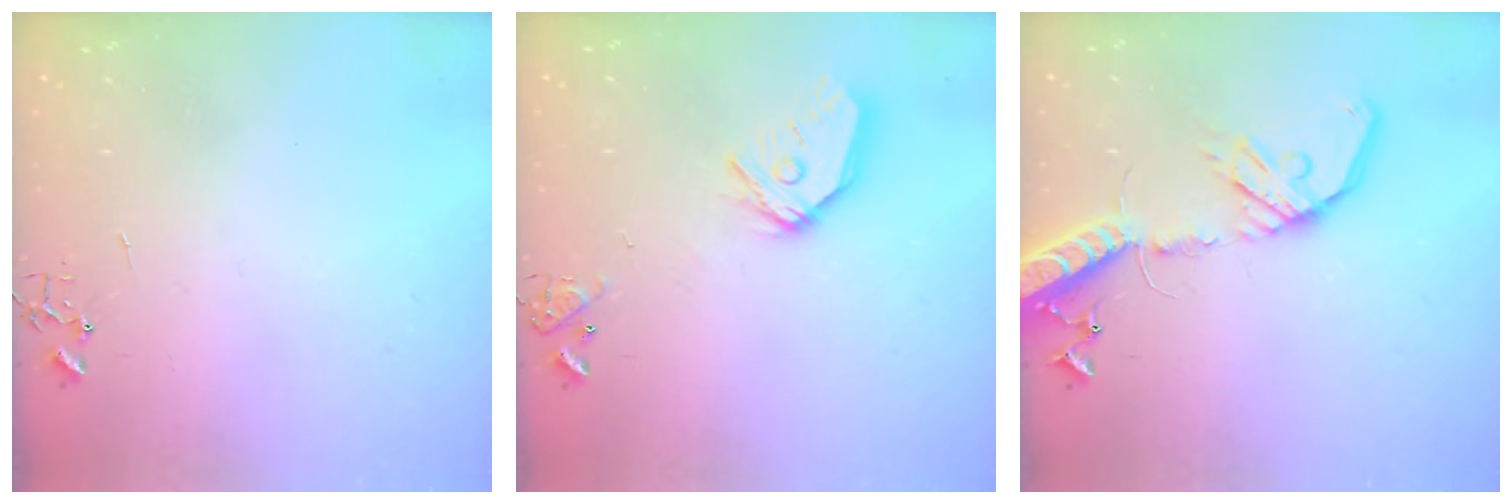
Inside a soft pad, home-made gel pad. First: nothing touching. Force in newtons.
{"total": 13.7, "press": 13.6, "slide": 1.7}
{"total": 17.9, "press": 17.6, "slide": 3.7}